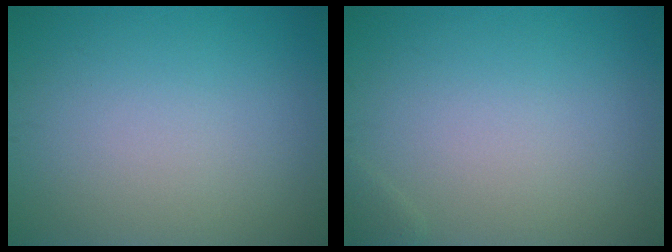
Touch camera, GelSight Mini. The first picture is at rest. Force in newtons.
{"total": 0.6, "press": 0.5, "slide": 0.1}